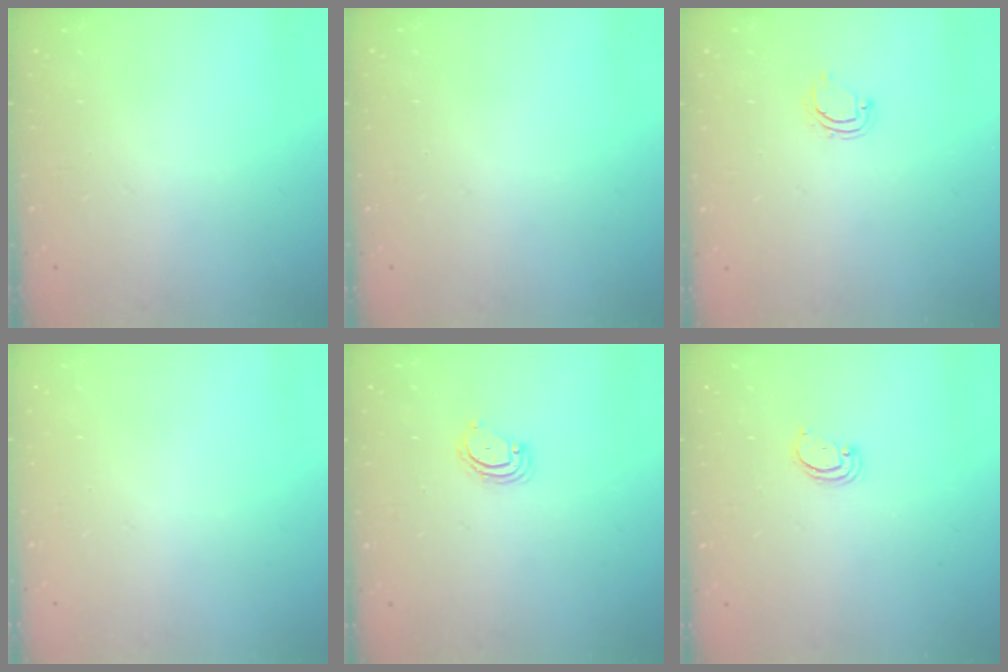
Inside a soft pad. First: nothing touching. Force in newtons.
{"total": 0.0}
{"total": 4.2, "press": 4.2, "slide": 0.4}
{"total": 0.0}
{"total": 3.8, "press": 3.8, "slide": 0.3}
{"total": 2.1, "press": 2.1, "slide": 0.2}